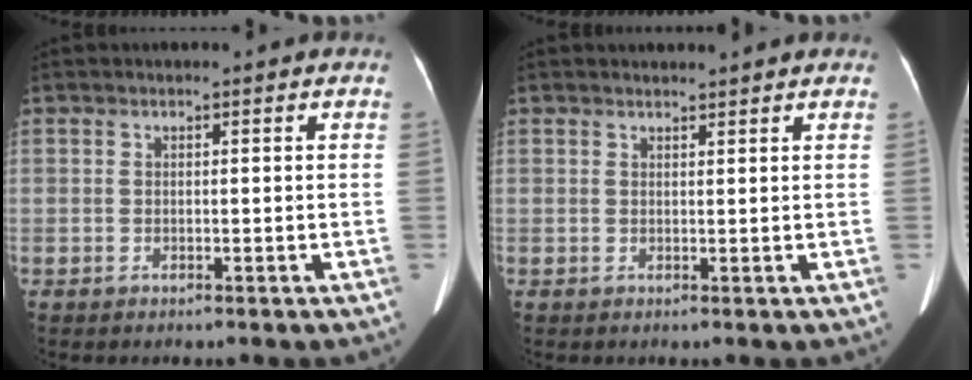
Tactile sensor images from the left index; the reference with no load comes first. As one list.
[{"total": 2.0, "force": [1.9, 0.0, 0.3], "torque": [-0.008, 0.011, 0.031]}]